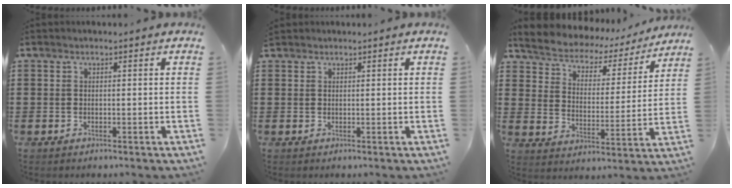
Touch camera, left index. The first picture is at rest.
{"total": 0.7, "force": [0.7, 0.2, 0.0], "torque": [-0.002, 0.001, 0.015]}
{"total": 4.0, "force": [3.8, 1.3, 0.4], "torque": [-0.033, -0.031, 0.058]}